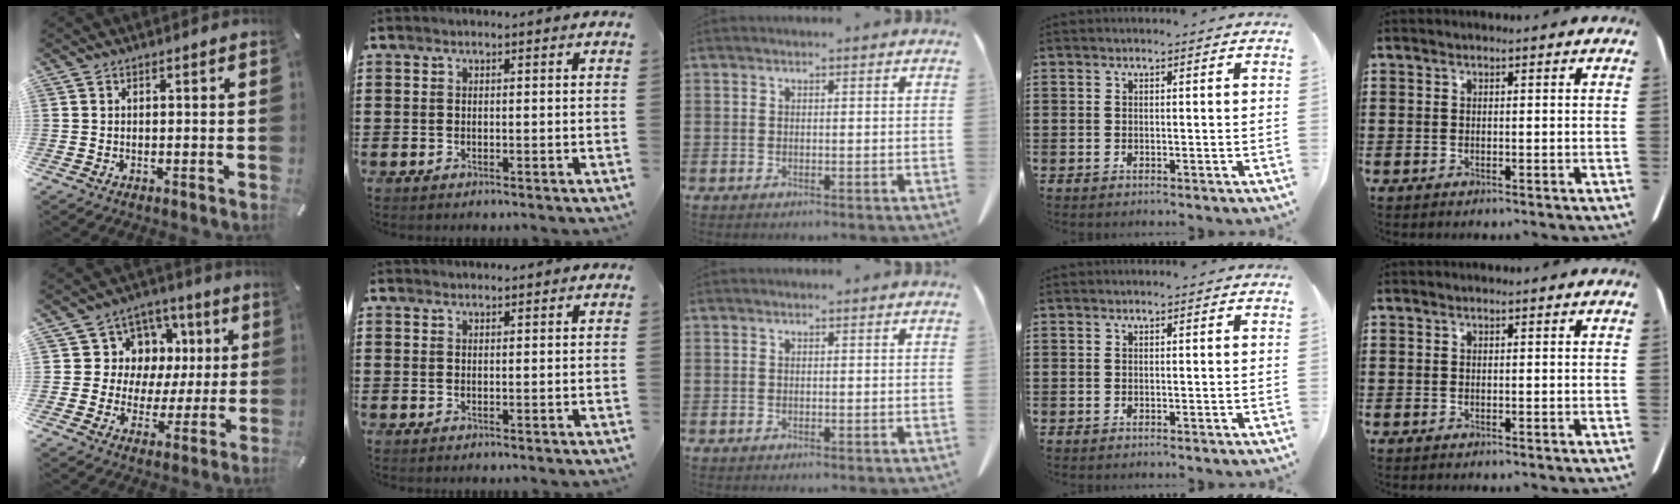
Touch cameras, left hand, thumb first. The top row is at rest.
{"thumb": {"total": 10.6, "force": [0.9, 10.5, 1.5], "torque": [-0.017, -0.014, 0.021]}, "index": {"total": 0.9, "force": [0.9, 0.1, 0.0], "torque": [-0.002, 0.000, 0.018]}}